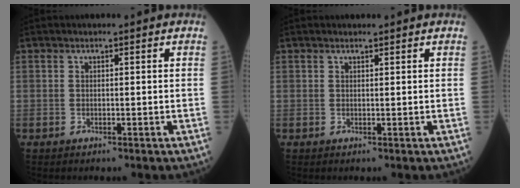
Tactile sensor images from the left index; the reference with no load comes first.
{"total": 0.6, "force": [0.6, 0.1, 0.2], "torque": [-0.011, 0.002, 0.010]}